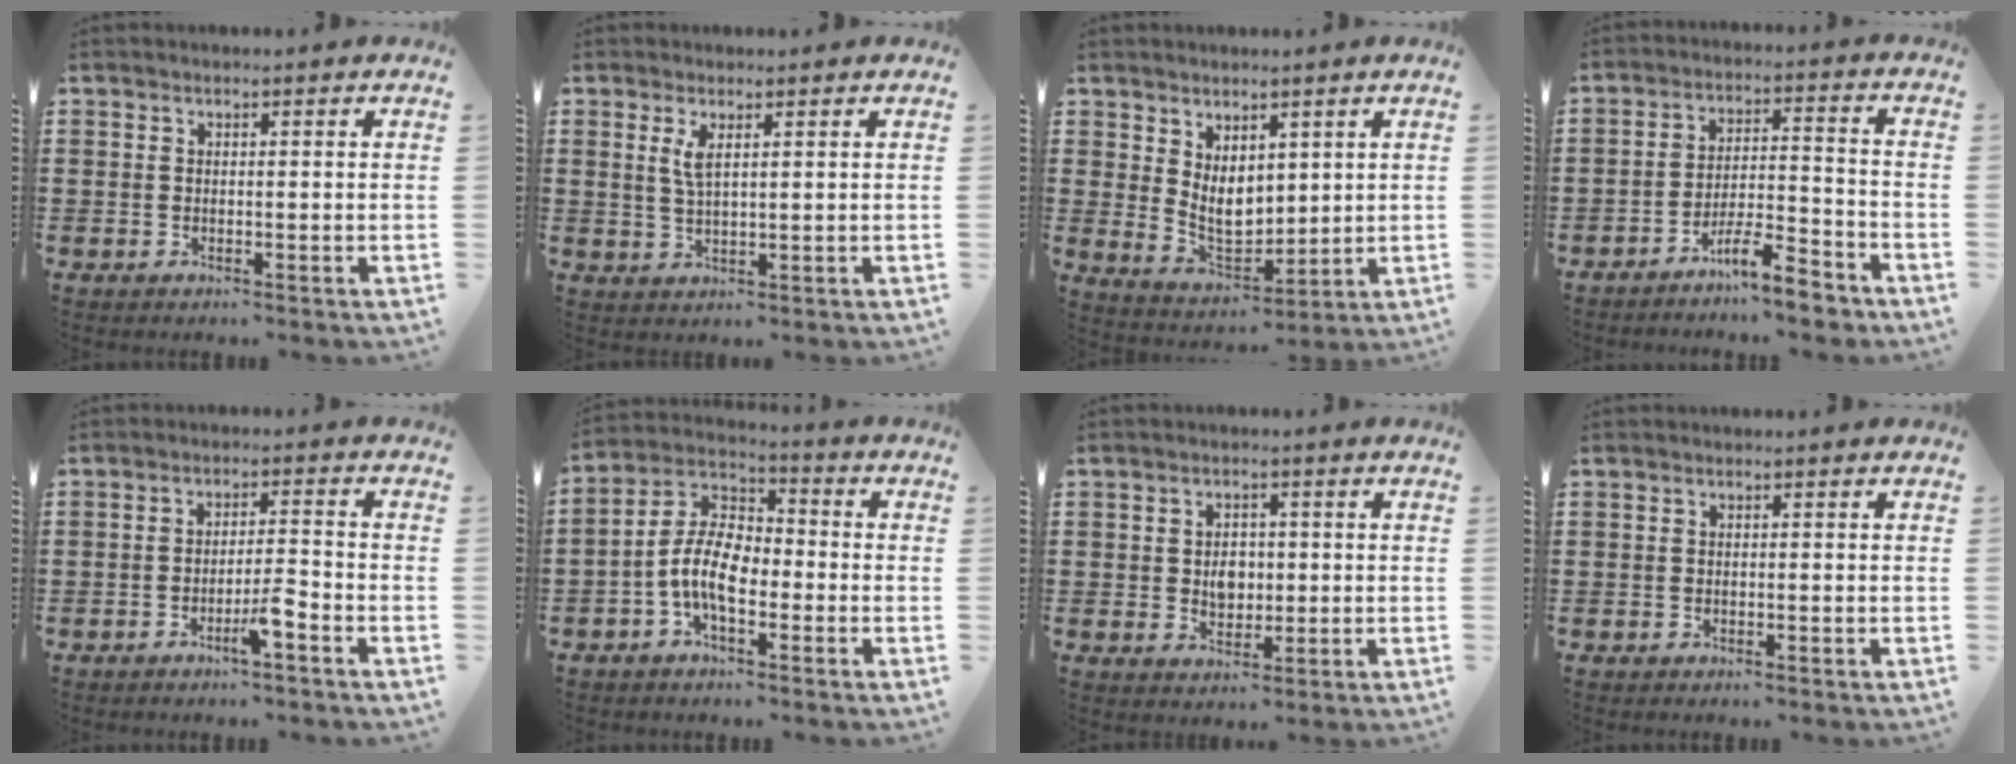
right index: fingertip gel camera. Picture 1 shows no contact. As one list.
[{"total": 2.9, "force": [1.3, 0.8, 2.5], "torque": [-0.052, 0.004, 0.022]}, {"total": 5.9, "force": [2.4, 4.0, 3.6], "torque": [-0.079, -0.004, 0.045]}, {"total": 7.7, "force": [-6.4, 1.1, 4.3], "torque": [-0.073, 0.009, -0.117]}, {"total": 4.0, "force": [-2.5, 0.2, 3.1], "torque": [-0.060, -0.002, -0.047]}, {"total": 8.7, "force": [-2.7, 4.2, 7.1], "torque": [-0.179, -0.003, -0.061]}, {"total": 3.4, "force": [0.1, 2.5, 2.3], "torque": [-0.034, 0.002, -0.003]}, {"total": 0.0}]